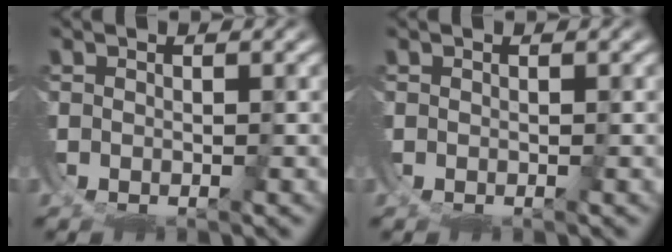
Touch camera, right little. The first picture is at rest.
{"total": 0.0}